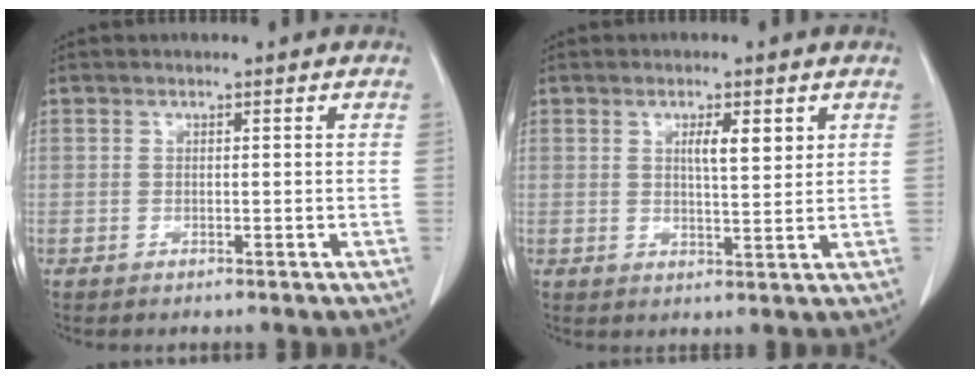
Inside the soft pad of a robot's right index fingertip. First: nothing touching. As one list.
[{"total": 4.0, "force": [1.7, 0.9, 3.6], "torque": [-0.061, 0.000, 0.028]}]